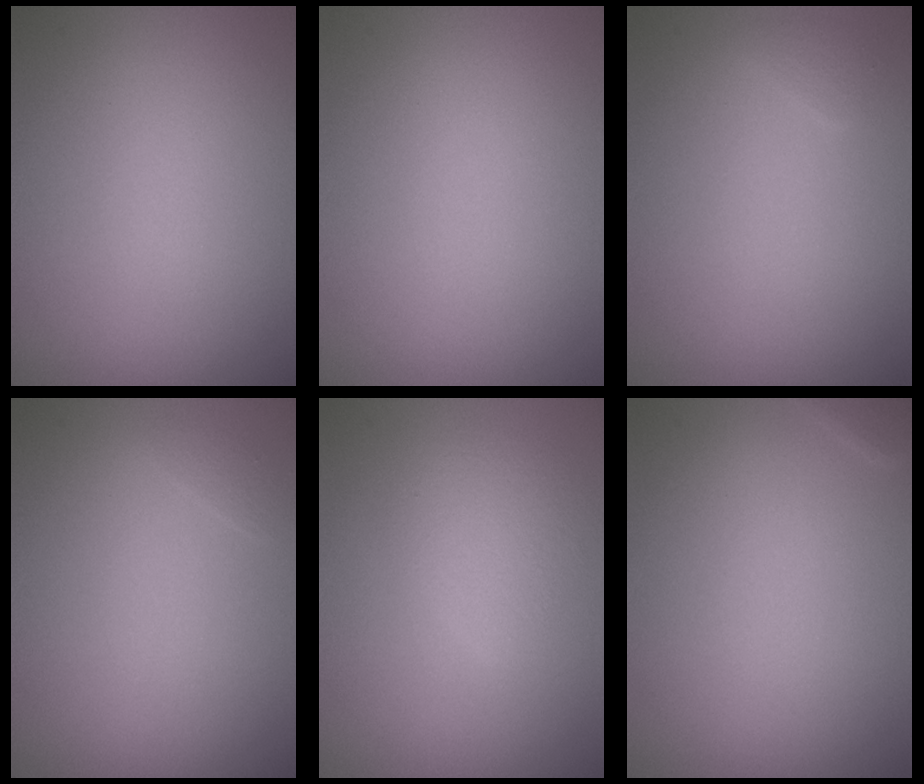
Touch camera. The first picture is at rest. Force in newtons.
{"total": 0.0}
{"total": 0.6, "press": 0.6, "slide": 0.0}
{"total": 0.5, "press": 0.5, "slide": 0.1}
{"total": 2.3, "press": 2.3, "slide": 0.1}
{"total": 0.7, "press": 0.7, "slide": 0.0}